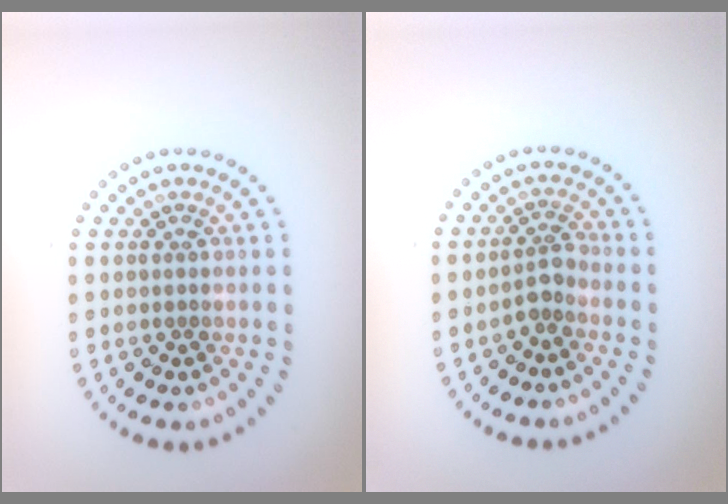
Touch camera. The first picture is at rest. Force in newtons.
{"total": 1.8, "press": 1.3, "slide": 1.1}